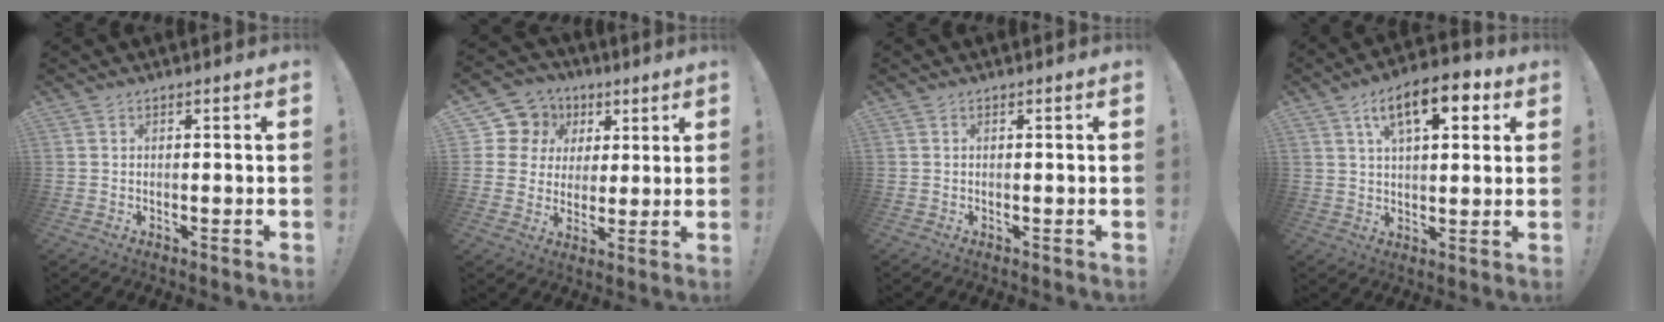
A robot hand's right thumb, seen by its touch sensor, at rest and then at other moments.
{"total": 10.6, "force": [4.0, 9.3, 3.1], "torque": [-0.050, -0.023, 0.085]}
{"total": 0.0}
{"total": 13.3, "force": [5.6, 5.9, 10.5], "torque": [-0.155, -0.008, 0.091]}